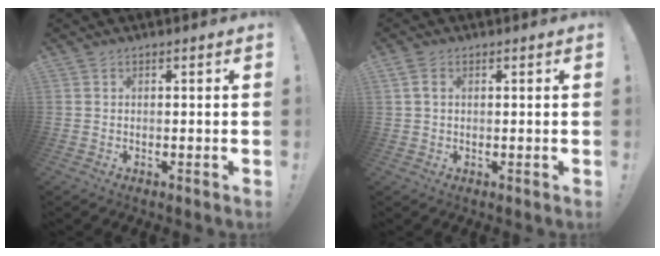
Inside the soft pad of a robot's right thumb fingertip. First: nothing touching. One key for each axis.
{"total": 2.8, "fx": 1.1, "fy": 1.6, "fz": 2.1, "tx": -0.034, "ty": 0.003, "tz": 0.020}